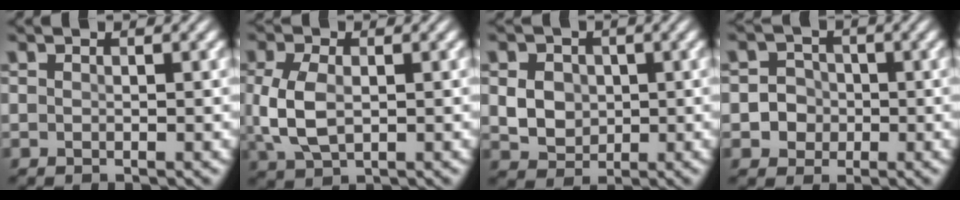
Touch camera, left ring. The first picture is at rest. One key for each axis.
{"total": 4.5, "fx": 0.0, "fy": 2.8, "fz": 3.6, "tx": -0.090, "ty": -0.001, "tz": 0.004}
{"total": 3.4, "fx": 0.3, "fy": 2.8, "fz": 1.8, "tx": -0.038, "ty": -0.004, "tz": 0.005}
{"total": 3.0, "fx": -0.4, "fy": 2.8, "fz": 0.9, "tx": 0.008, "ty": 0.003, "tz": -0.024}